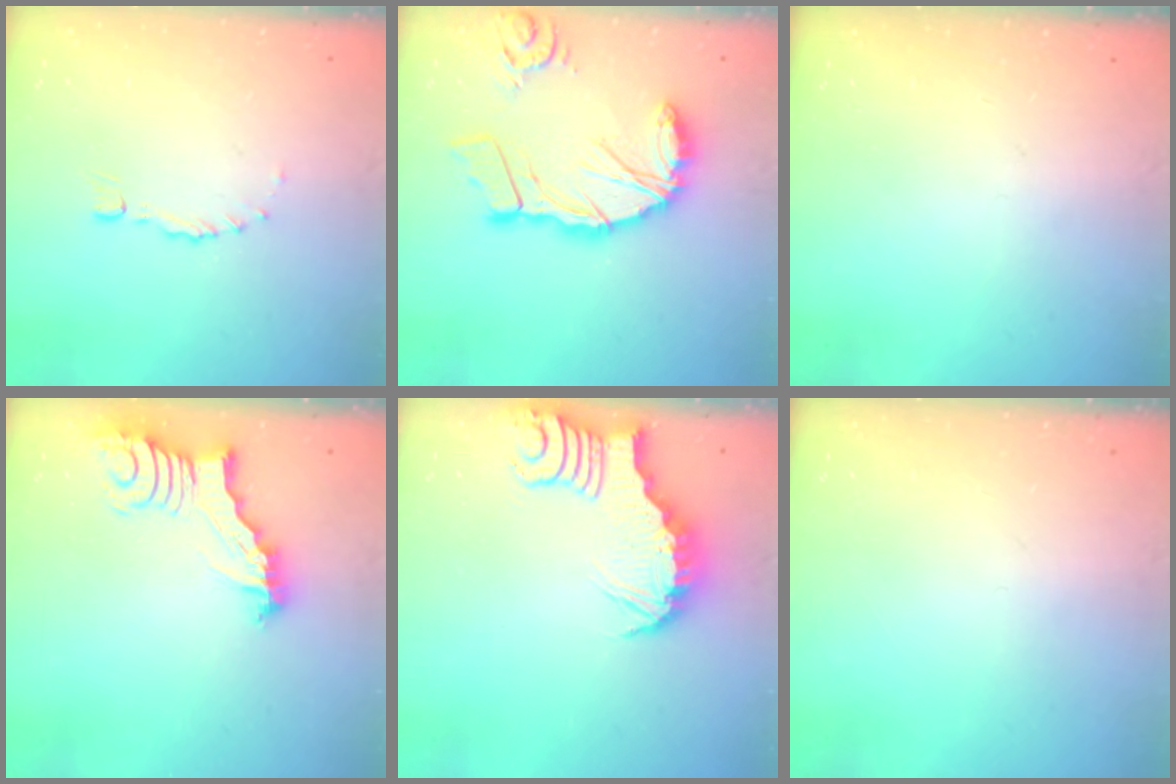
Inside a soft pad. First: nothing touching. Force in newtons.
{"total": 17.7, "press": 17.6, "slide": 2.0}
{"total": 0.0}
{"total": 4.9, "press": 4.9, "slide": 0.4}
{"total": 3.6, "press": 3.6, "slide": 0.2}
{"total": 0.0}